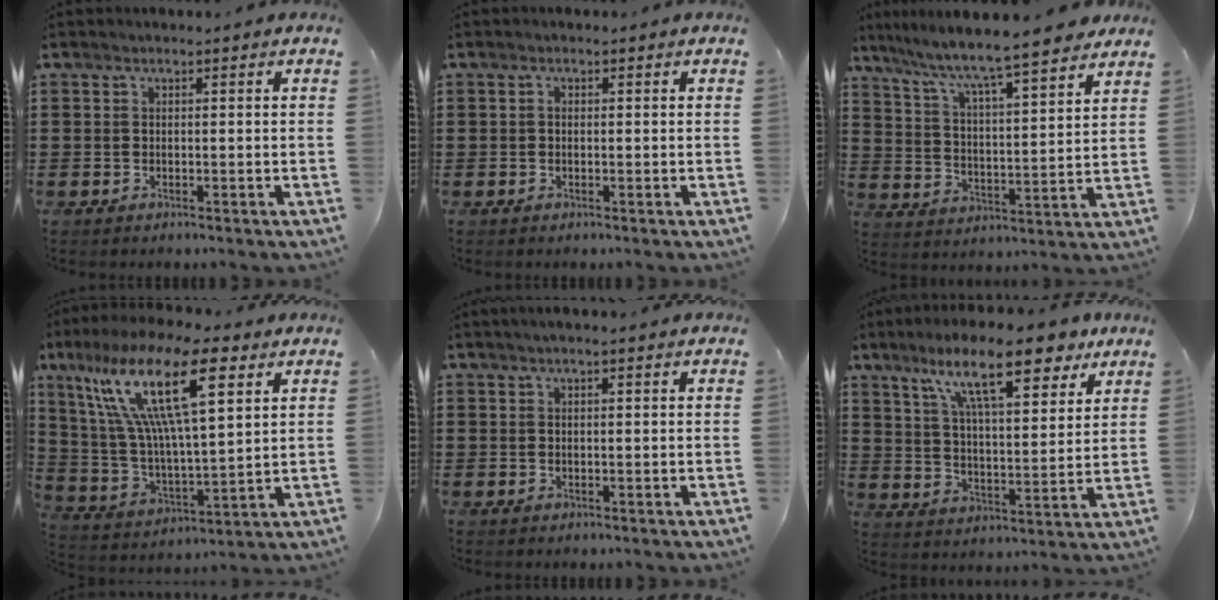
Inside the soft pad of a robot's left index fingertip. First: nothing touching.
{"total": 0.6, "force": [-0.1, 0.4, 0.3], "torque": [-0.009, 0.002, -0.003]}
{"total": 6.3, "force": [5.9, -0.2, 2.4], "torque": [-0.074, -0.043, 0.094]}
{"total": 17.9, "force": [9.2, 5.3, 14.4], "torque": [-0.305, -0.017, 0.152]}
{"total": 0.9, "force": [0.4, 0.1, 0.8], "torque": [-0.016, 0.003, 0.007]}
{"total": 14.3, "force": [9.8, 3.4, 9.8], "torque": [-0.180, -0.027, 0.164]}